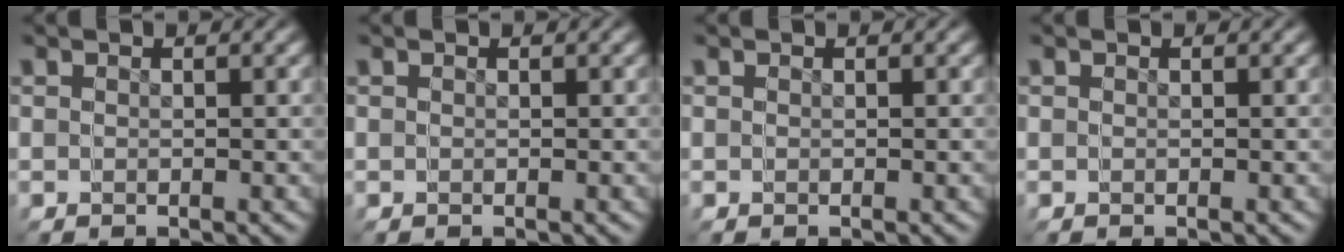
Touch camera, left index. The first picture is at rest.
{"total": 0.0}
{"total": 0.0}
{"total": 0.0}